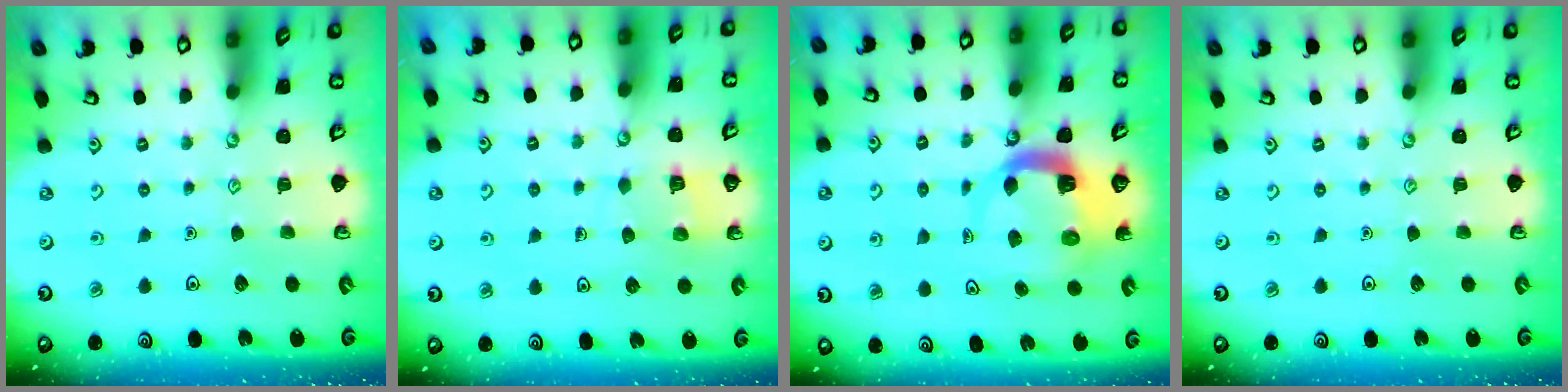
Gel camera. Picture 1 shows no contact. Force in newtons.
{"total": 6.1, "press": 6.1, "slide": 0.4}
{"total": 5.8, "press": 5.7, "slide": 0.7}
{"total": 0.0}